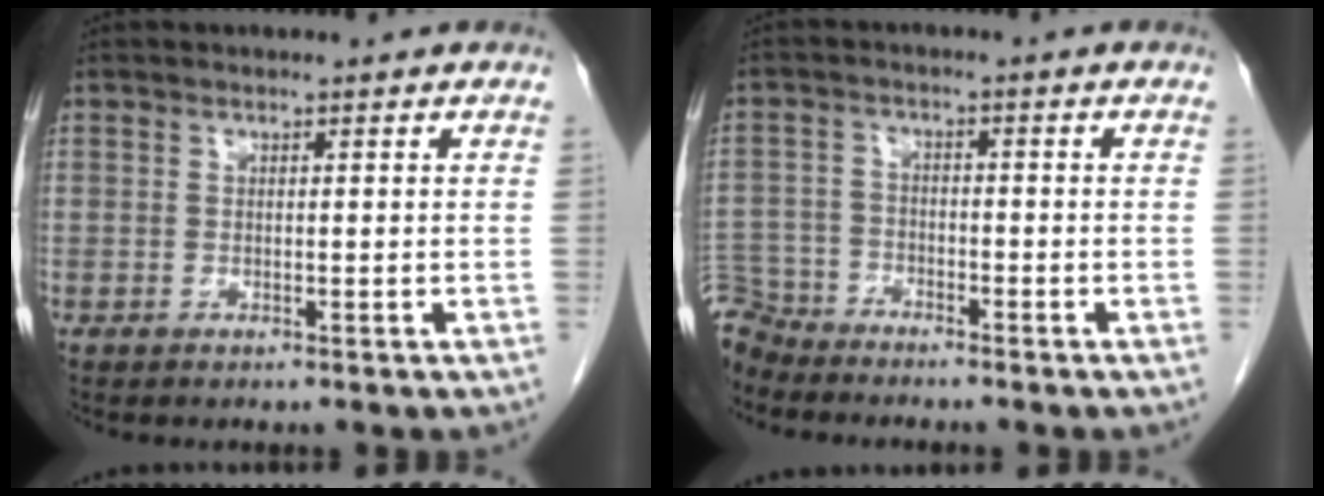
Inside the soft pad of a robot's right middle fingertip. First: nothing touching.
{"total": 6.1, "force": [-5.9, 1.5, -0.4], "torque": [0.008, -0.002, -0.117]}